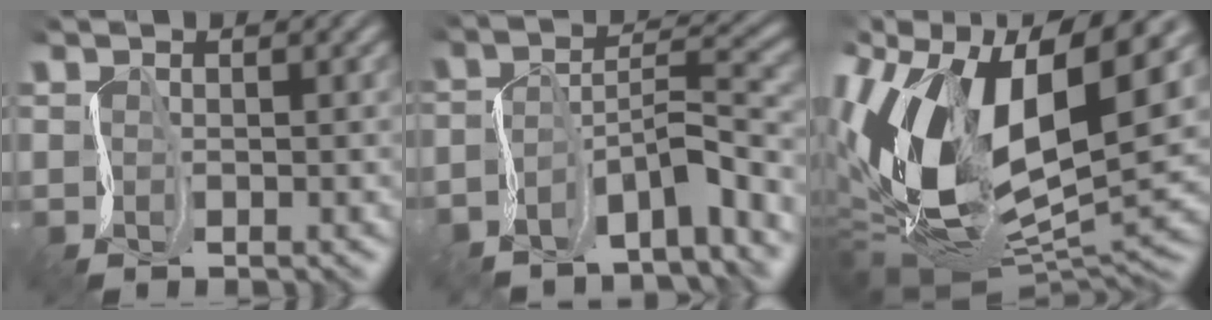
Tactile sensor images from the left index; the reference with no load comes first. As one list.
[{"total": 5.8, "force": [-4.6, 1.0, 3.4], "torque": [-0.056, 0.011, -0.094]}, {"total": 16.2, "force": [1.2, 9.5, 13.1], "torque": [-0.282, 0.011, 0.013]}]